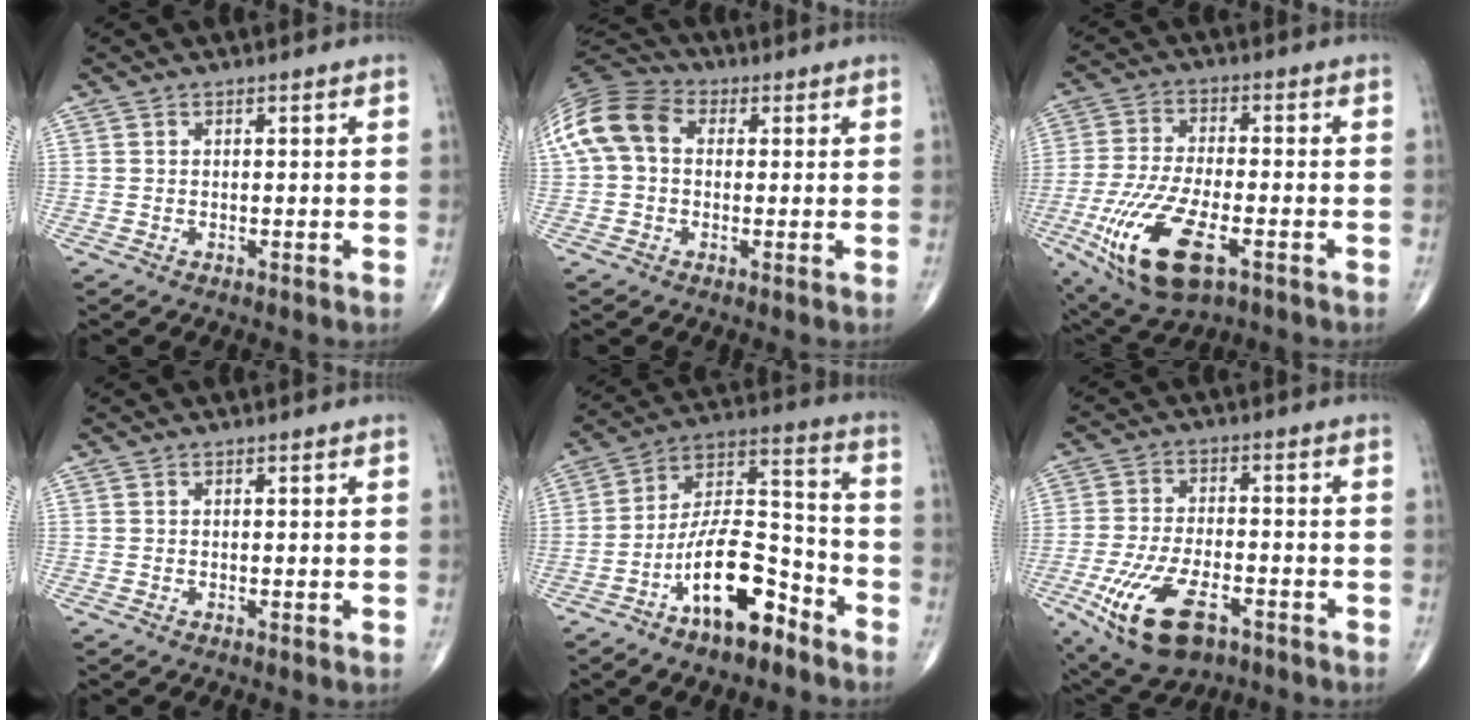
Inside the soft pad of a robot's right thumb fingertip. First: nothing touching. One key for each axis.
{"total": 11.9, "fx": 1.5, "fy": 8.7, "fz": 7.9, "tx": -0.161, "ty": 0.037, "tz": 0.019}
{"total": 16.7, "fx": -6.7, "fy": 6.9, "fz": 13.7, "tx": -0.283, "ty": 0.004, "tz": -0.112}
{"total": 0.0}
{"total": 15.7, "fx": -8.9, "fy": 6.4, "fz": 11.2, "tx": -0.184, "ty": 0.078, "tz": -0.162}
{"total": 14.8, "fx": -6.9, "fy": 7.1, "fz": 10.9, "tx": -0.211, "ty": 0.012, "tz": -0.113}